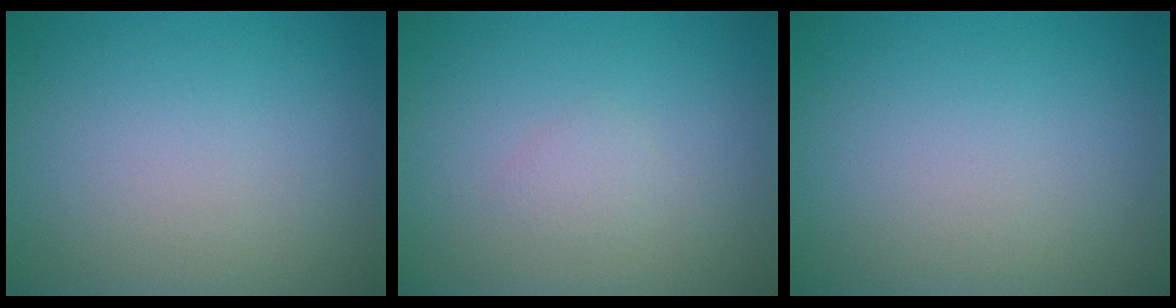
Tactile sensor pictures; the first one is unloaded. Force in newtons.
{"total": 0.7, "press": 0.7, "slide": 0.0}
{"total": 0.0}